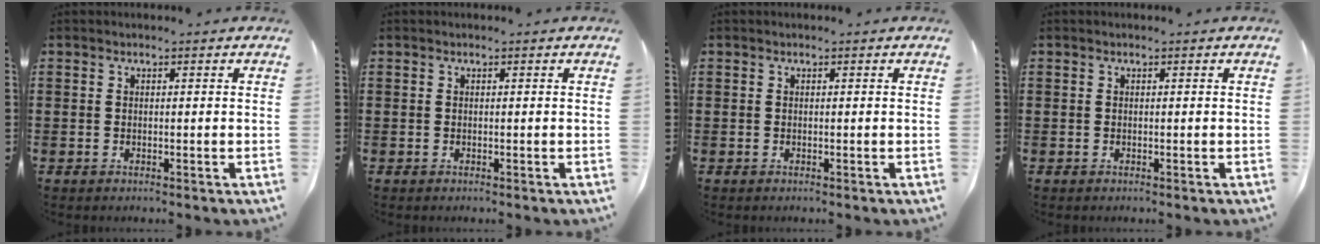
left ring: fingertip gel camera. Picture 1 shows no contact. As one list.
[{"total": 0.0}, {"total": 0.0}, {"total": 0.0}]